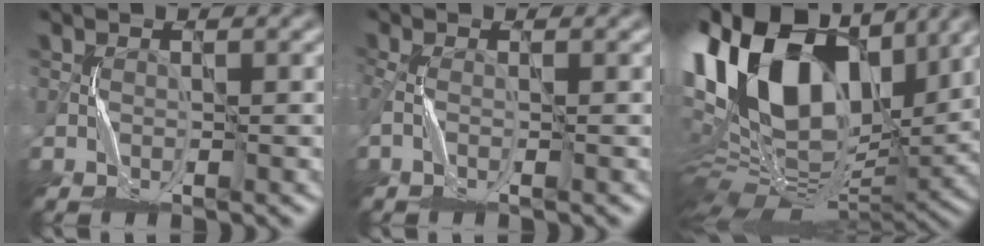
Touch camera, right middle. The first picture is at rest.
{"total": 1.0, "force": [-0.3, 0.4, 0.9], "torque": [-0.030, -0.005, -0.014]}
{"total": 17.7, "force": [4.8, 11.2, 12.9], "torque": [-0.257, 0.030, 0.081]}